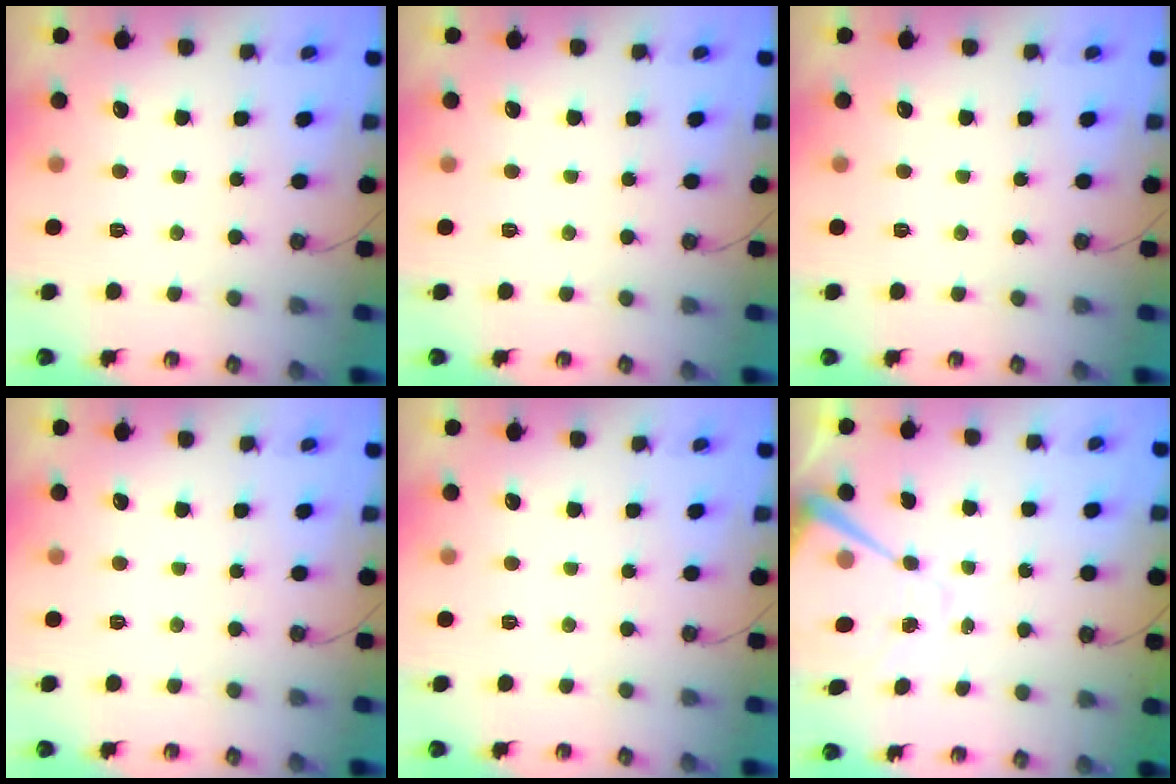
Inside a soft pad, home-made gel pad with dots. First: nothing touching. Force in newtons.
{"total": 0.0}
{"total": 0.0}
{"total": 0.0}
{"total": 0.0}
{"total": 11.7, "press": 11.6, "slide": 1.2}